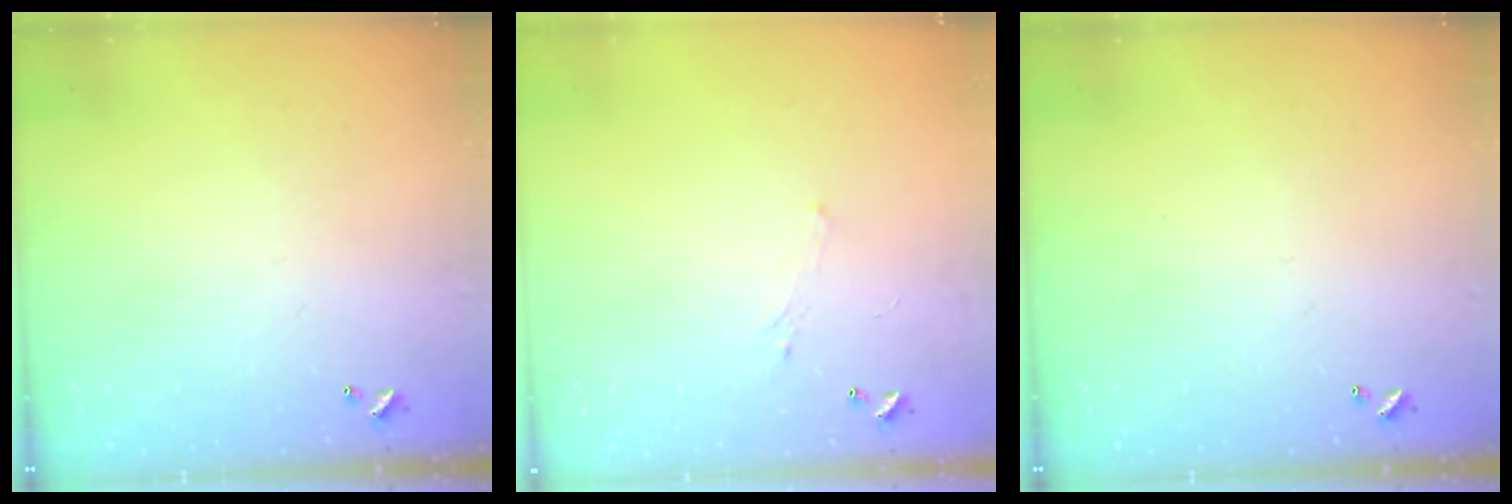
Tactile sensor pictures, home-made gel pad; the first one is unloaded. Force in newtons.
{"total": 0.8, "press": 0.6, "slide": 0.6}
{"total": 0.0}